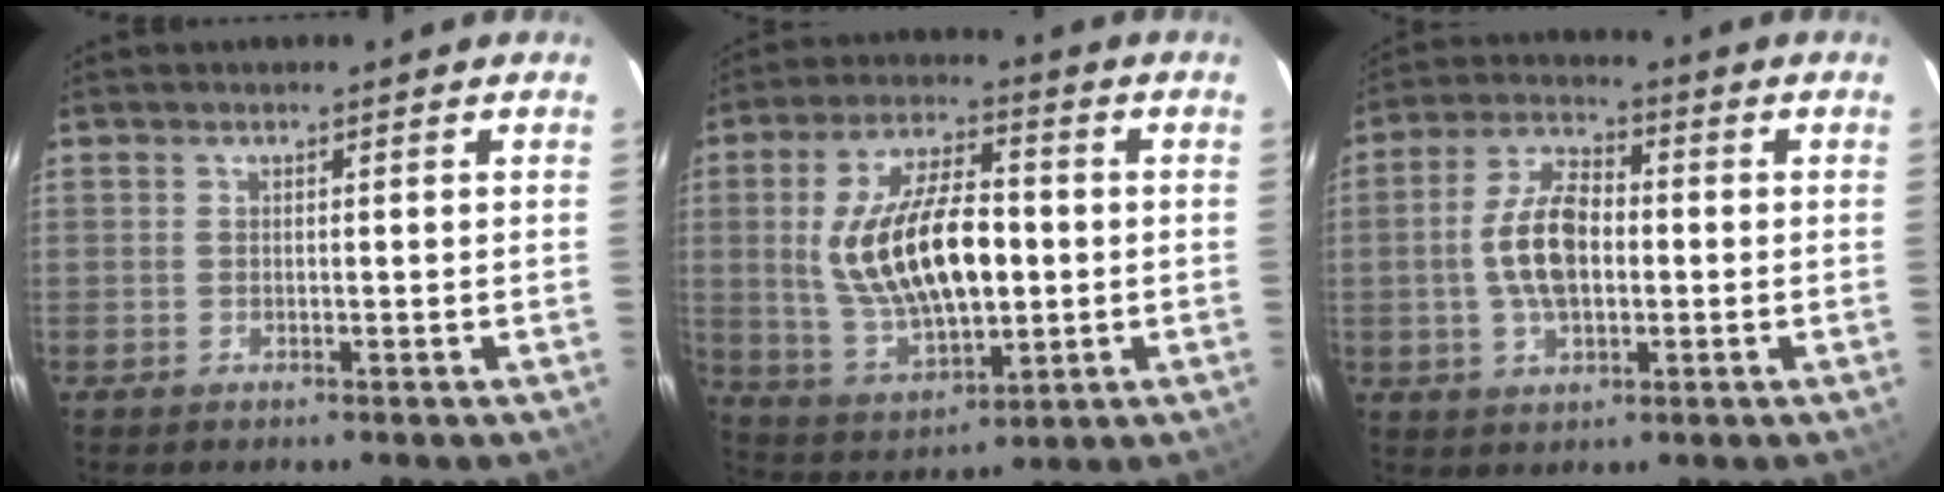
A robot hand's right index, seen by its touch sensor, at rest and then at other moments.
{"total": 18.1, "force": [0.3, 8.3, 16.1], "torque": [-0.314, 0.002, 0.023]}
{"total": 10.3, "force": [-0.9, 5.5, 8.8], "torque": [-0.175, 0.013, -0.015]}